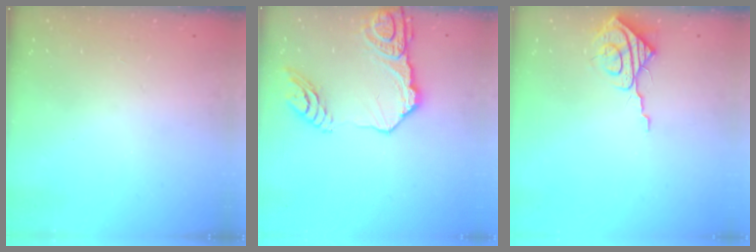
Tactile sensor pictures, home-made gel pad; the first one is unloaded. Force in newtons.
{"total": 16.0, "press": 15.9, "slide": 1.6}
{"total": 8.8, "press": 8.8, "slide": 0.6}